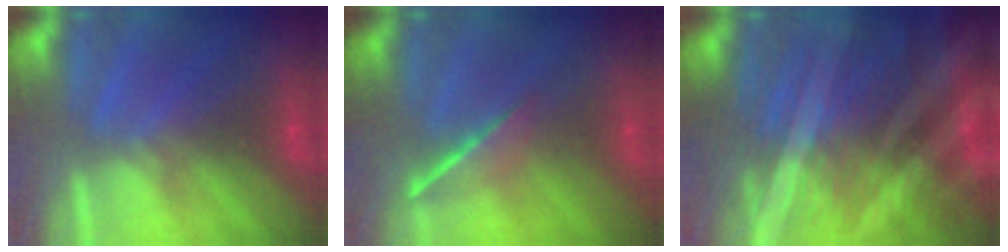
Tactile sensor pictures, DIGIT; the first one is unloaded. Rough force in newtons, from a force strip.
{"total": 1.5}
{"total": 9.3}